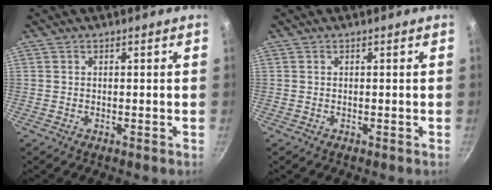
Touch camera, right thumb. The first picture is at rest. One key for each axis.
{"total": 0.0}